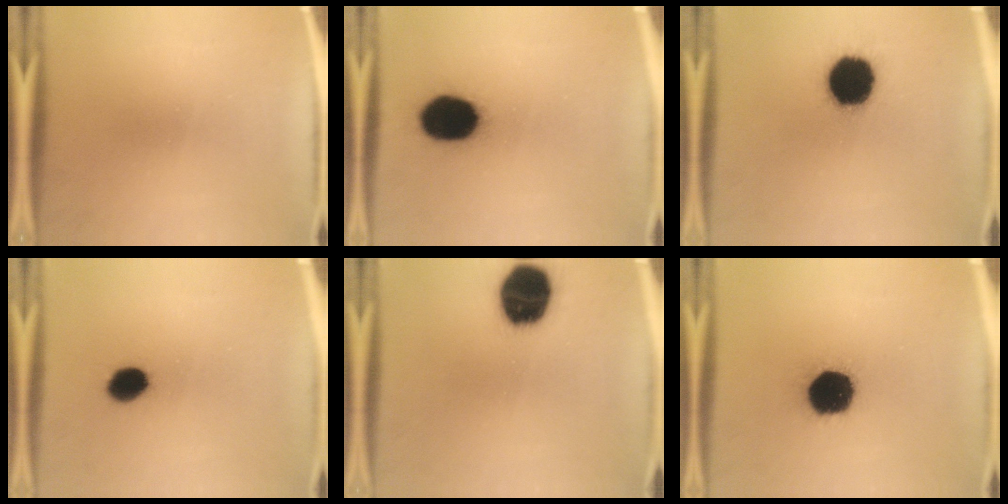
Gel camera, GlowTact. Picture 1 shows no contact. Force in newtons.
{"total": 16.2}
{"total": 18.4}
{"total": 6.1}
{"total": 18.2}
{"total": 17.1}